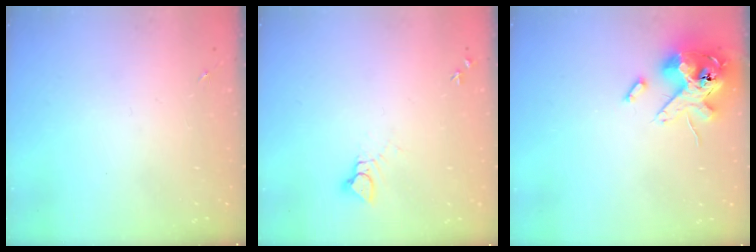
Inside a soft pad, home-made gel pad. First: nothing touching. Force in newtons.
{"total": 3.7, "press": 3.7, "slide": 0.2}
{"total": 15.4, "press": 15.1, "slide": 3.2}